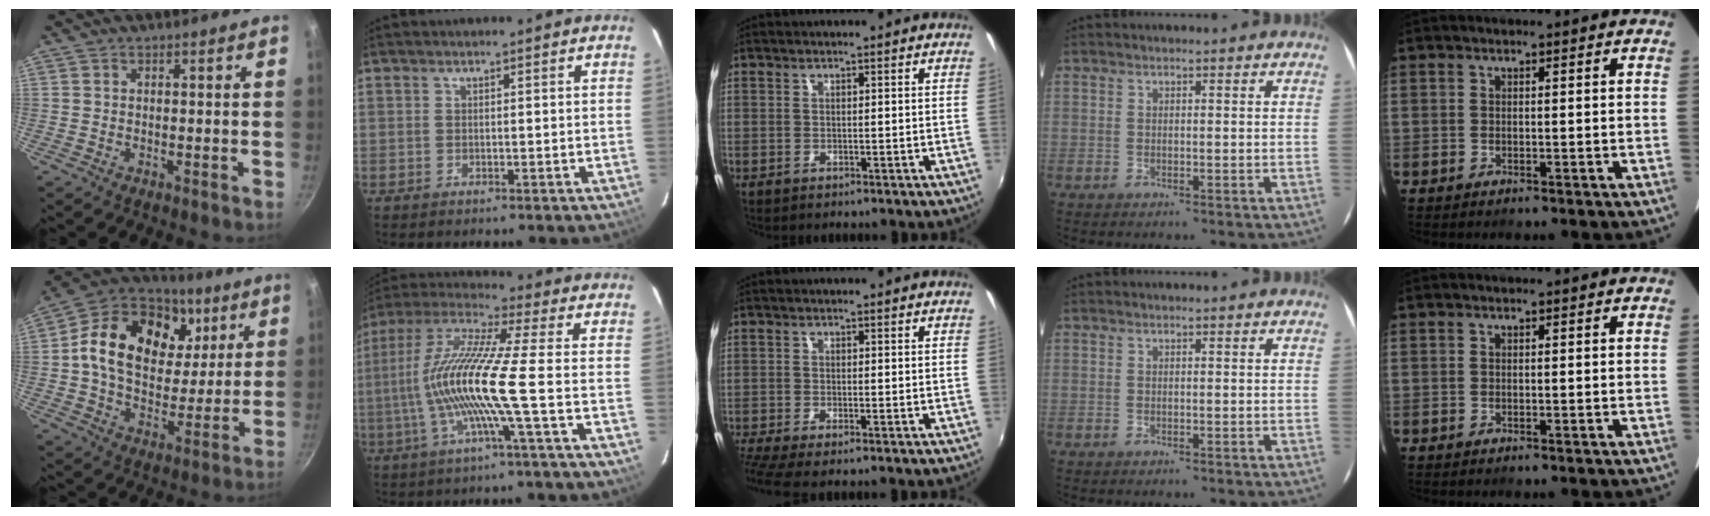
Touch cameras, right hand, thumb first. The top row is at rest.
{"thumb": {"total": 23.4, "force": [7.2, 16.5, 15.0], "torque": [-0.240, -0.005, 0.109]}, "index": {"total": 14.8, "force": [-2.8, -1.0, 14.5], "torque": [-0.279, -0.002, -0.059]}, "middle": {"total": 3.6, "force": [-2.7, -0.4, 2.4], "torque": [-0.058, -0.022, -0.056]}}